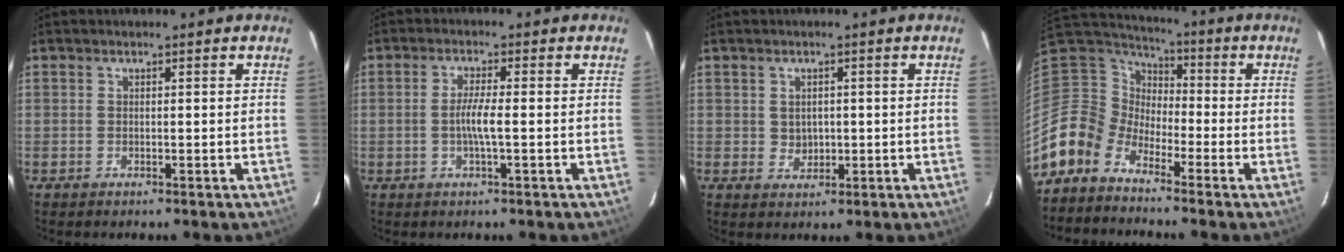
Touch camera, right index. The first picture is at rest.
{"total": 3.7, "force": [-0.7, -0.1, 3.6], "torque": [-0.068, -0.001, -0.015]}
{"total": 2.7, "force": [0.2, 2.5, 1.0], "torque": [-0.014, 0.002, 0.008]}
{"total": 9.5, "force": [-7.2, 5.9, 1.9], "torque": [-0.051, 0.026, -0.168]}